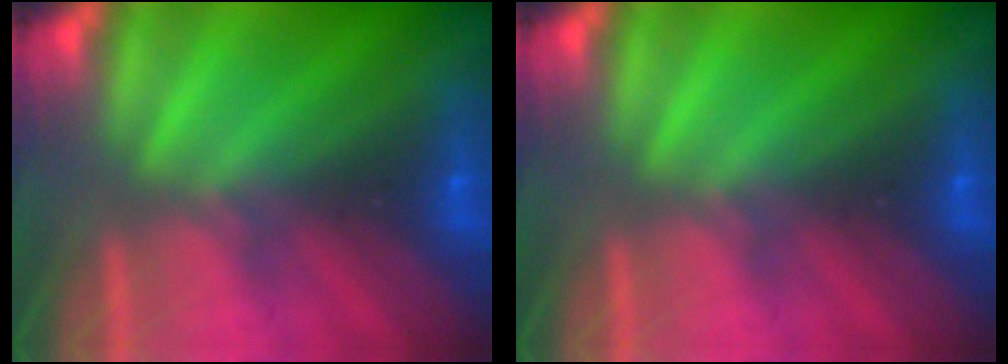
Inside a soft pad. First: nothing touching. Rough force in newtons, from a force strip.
{"total": 0.0}